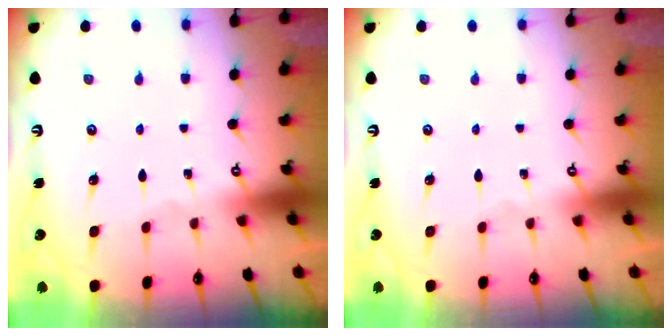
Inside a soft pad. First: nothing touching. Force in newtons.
{"total": 0.0}